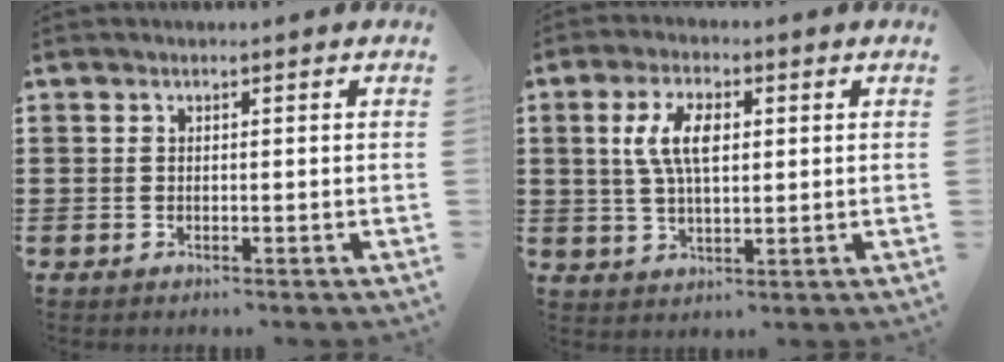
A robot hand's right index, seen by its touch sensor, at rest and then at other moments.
{"total": 6.4, "force": [1.4, 2.9, 5.5], "torque": [-0.115, 0.013, 0.022]}